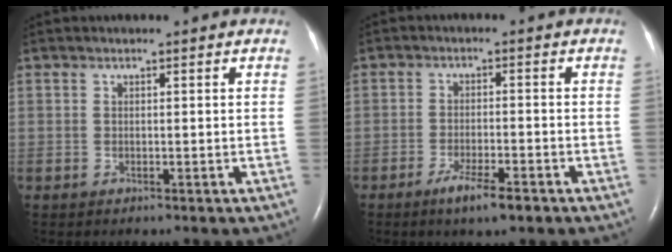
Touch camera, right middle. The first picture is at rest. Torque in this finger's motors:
{"motor_torque": [0.62, -0.54, 0.28, 0.09]}